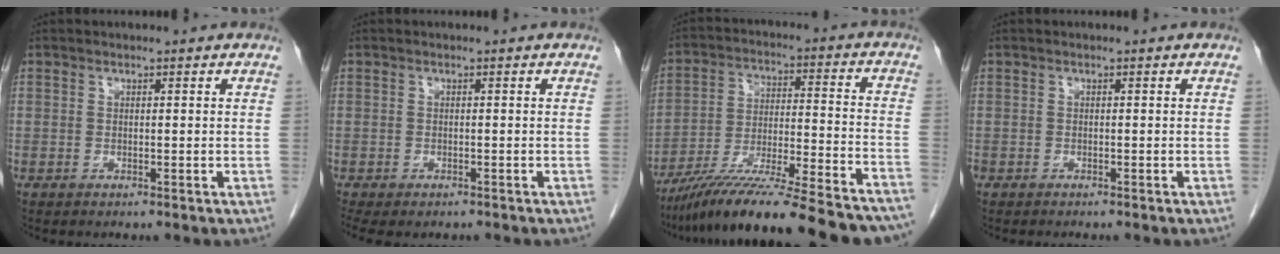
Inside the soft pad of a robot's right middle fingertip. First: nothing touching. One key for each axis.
{"total": 6.1, "fx": -4.8, "fy": 2.7, "fz": 2.6, "tx": -0.046, "ty": -0.004, "tz": -0.065}
{"total": 26.1, "fx": -22.6, "fy": 1.1, "fz": 12.9, "tx": -0.161, "ty": -0.023, "tz": -0.343}
{"total": 2.0, "fx": -1.7, "fy": 0.8, "fz": 0.8, "tx": -0.017, "ty": -0.005, "tz": -0.023}